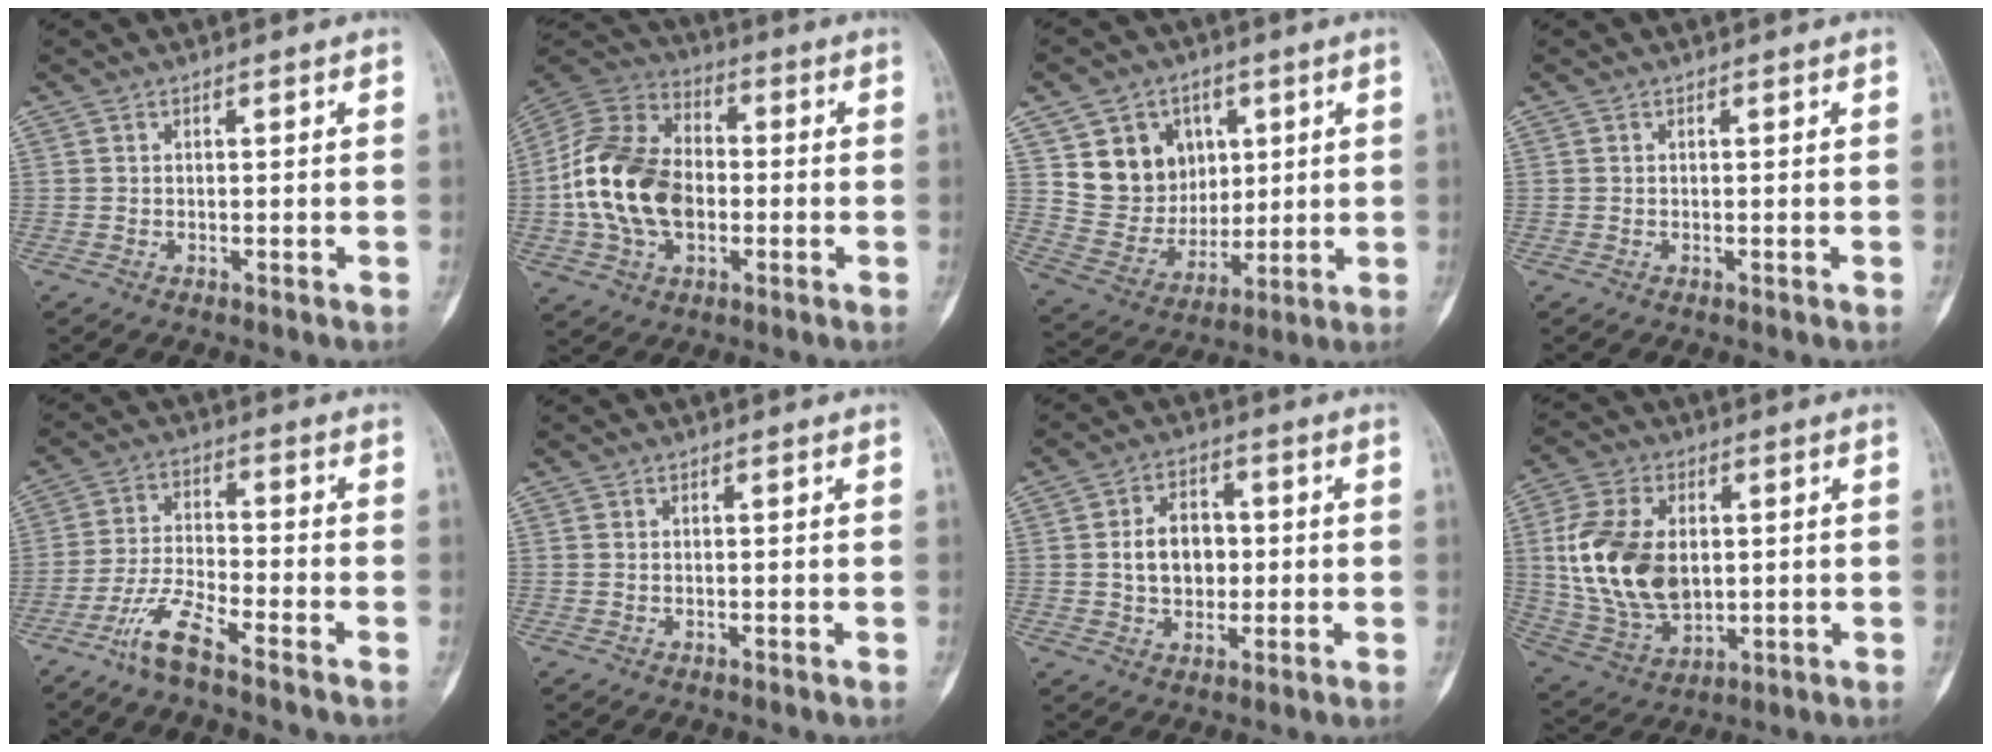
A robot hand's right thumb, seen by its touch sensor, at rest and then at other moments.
{"total": 19.2, "force": [-2.0, 12.9, 14.1], "torque": [-0.255, 0.025, -0.039]}
{"total": 14.2, "force": [5.1, 12.1, 5.4], "torque": [-0.049, -0.018, 0.108]}
{"total": 0.0}
{"total": 7.4, "force": [-5.4, 0.9, 4.9], "torque": [-0.113, 0.021, -0.114]}
{"total": 0.0}
{"total": 8.4, "force": [0.2, 6.0, 5.9], "torque": [-0.072, 0.009, 0.002]}
{"total": 17.6, "force": [1.8, 11.4, 13.4], "torque": [-0.246, -0.010, 0.045]}